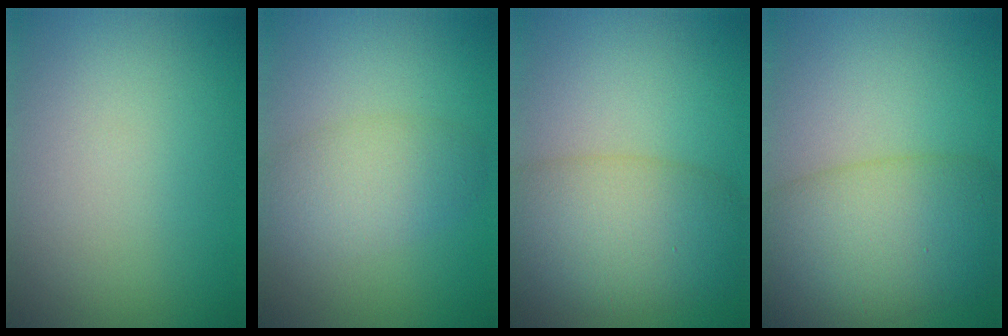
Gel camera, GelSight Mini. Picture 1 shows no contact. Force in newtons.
{"total": 2.4, "press": 2.4, "slide": 0.3}
{"total": 7.6, "press": 7.6, "slide": 0.6}
{"total": 9.5, "press": 9.5, "slide": 0.3}